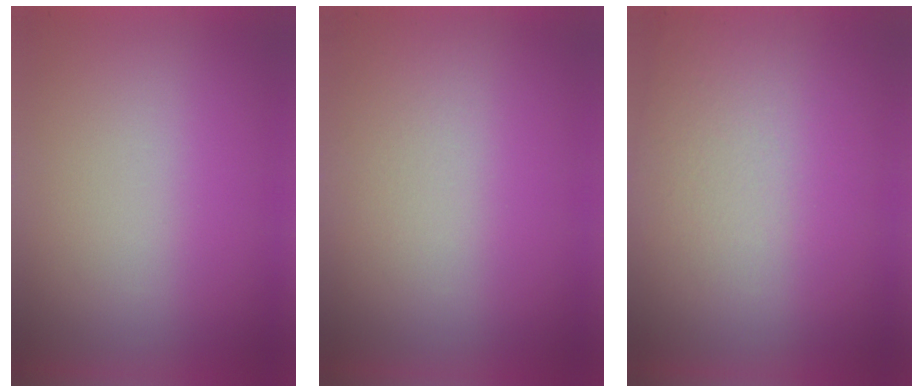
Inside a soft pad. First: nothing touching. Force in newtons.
{"total": 2.0}
{"total": 3.0}